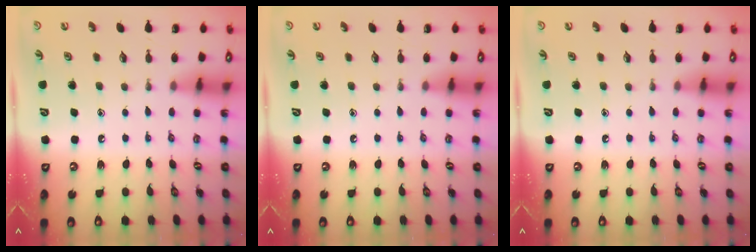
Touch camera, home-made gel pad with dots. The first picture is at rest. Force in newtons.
{"total": 0.0}
{"total": 0.0}